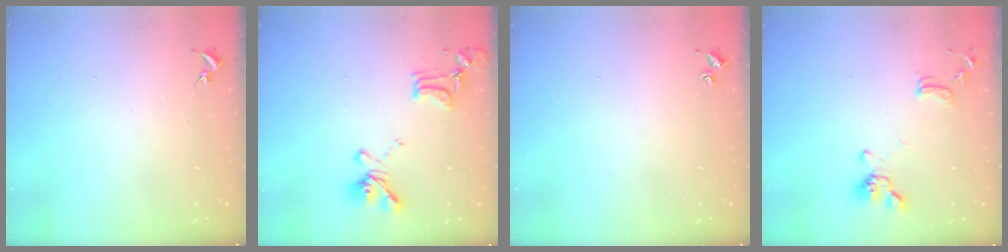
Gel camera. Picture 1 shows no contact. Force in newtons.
{"total": 14.1, "press": 14.1, "slide": 1.1}
{"total": 1.9, "press": 1.9, "slide": 0.2}
{"total": 12.0, "press": 11.9, "slide": 1.8}